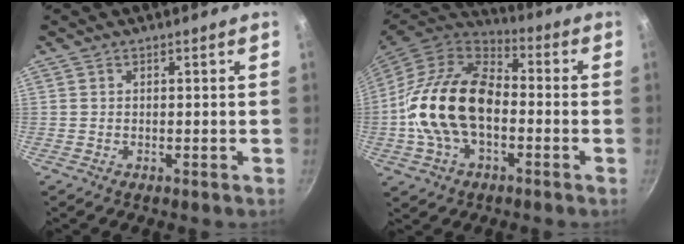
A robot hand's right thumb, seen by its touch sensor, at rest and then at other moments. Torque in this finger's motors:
{"motor_torque": [1.82, 3.19, 1.53, -1.24, 0.26]}